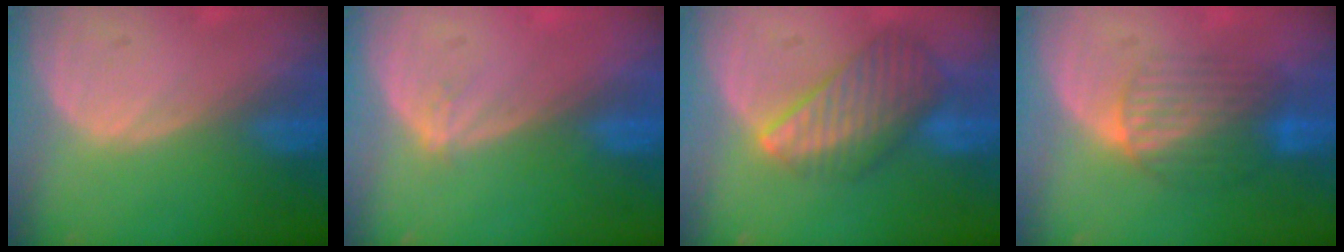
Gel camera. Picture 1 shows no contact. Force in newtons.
{"total": 1.2, "press": 0.8, "slide": 0.8}
{"total": 9.0, "press": 7.8, "slide": 4.4}
{"total": 6.5, "press": 6.4, "slide": 1.0}